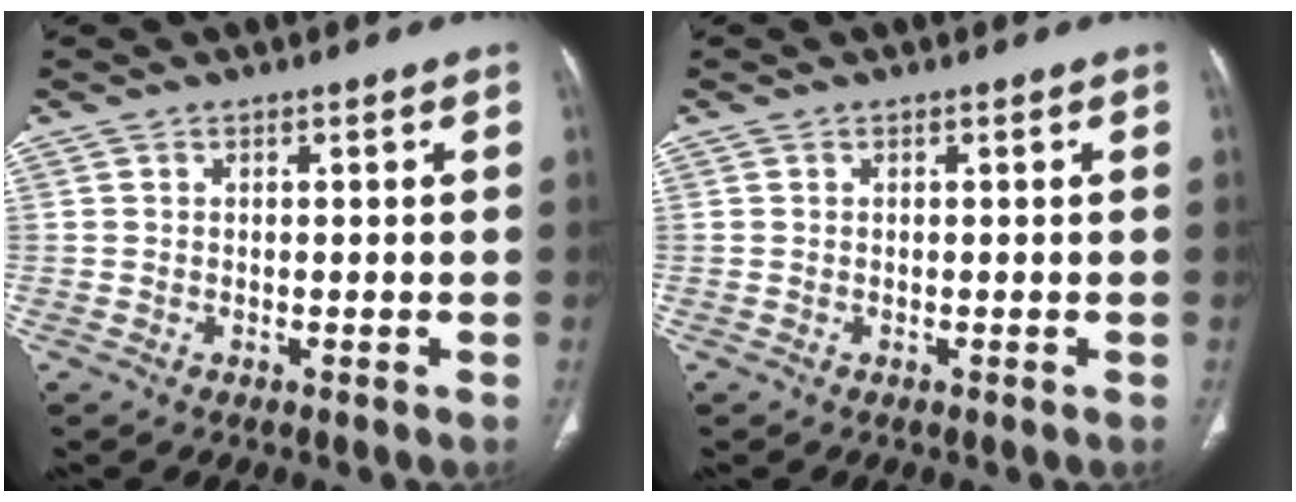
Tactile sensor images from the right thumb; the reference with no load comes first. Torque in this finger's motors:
{"motor_torque": [0.00, 0.02, 0.16, -0.15, 0.02]}